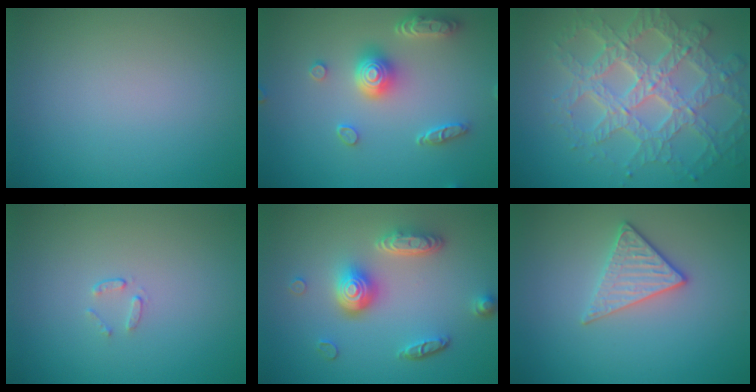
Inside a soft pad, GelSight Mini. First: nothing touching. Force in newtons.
{"total": 4.8, "press": 4.0, "slide": 2.7}
{"total": 7.9, "press": 5.7, "slide": 5.4}
{"total": 0.7, "press": 0.4, "slide": 0.6}
{"total": 4.8, "press": 3.7, "slide": 3.0}
{"total": 2.8, "press": 2.5, "slide": 1.3}